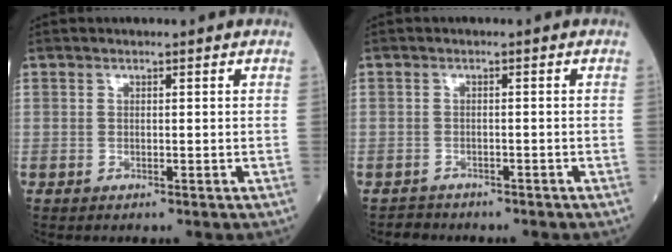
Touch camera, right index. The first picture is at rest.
{"total": 2.9, "force": [-2.4, 1.7, -0.5], "torque": [-0.004, 0.002, -0.042]}